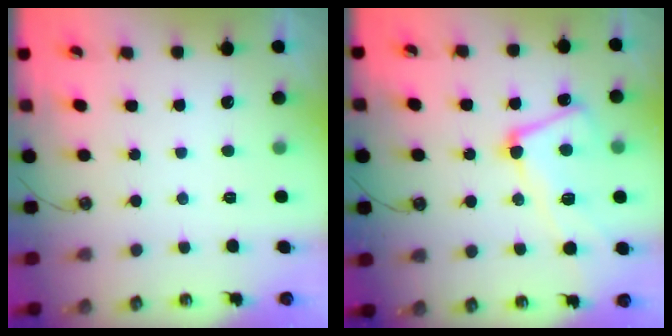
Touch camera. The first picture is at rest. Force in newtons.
{"total": 8.2, "press": 8.1, "slide": 1.5}